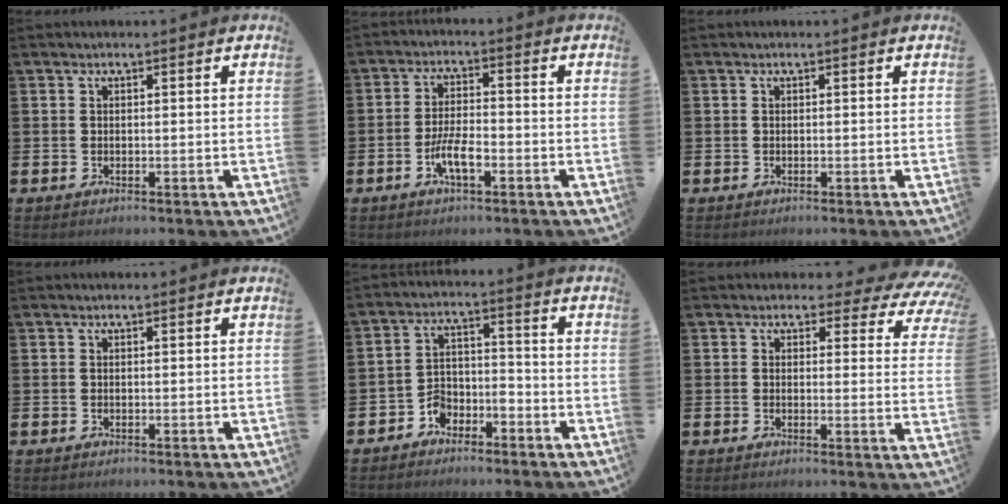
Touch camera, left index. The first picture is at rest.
{"total": 4.6, "force": [-1.8, 1.6, 4.0], "torque": [-0.084, 0.004, -0.036]}
{"total": 0.0}
{"total": 0.0}
{"total": 3.8, "force": [-3.2, 1.8, 0.9], "torque": [-0.023, 0.005, -0.067]}
{"total": 2.7, "force": [1.6, 1.8, 1.2], "torque": [-0.017, -0.018, 0.018]}